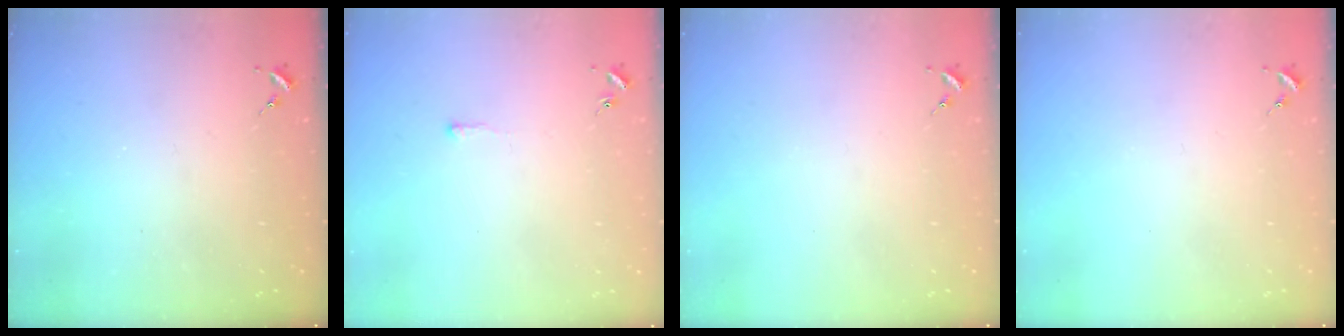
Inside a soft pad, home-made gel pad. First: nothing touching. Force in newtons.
{"total": 2.6, "press": 2.6, "slide": 0.4}
{"total": 0.0}
{"total": 0.0}